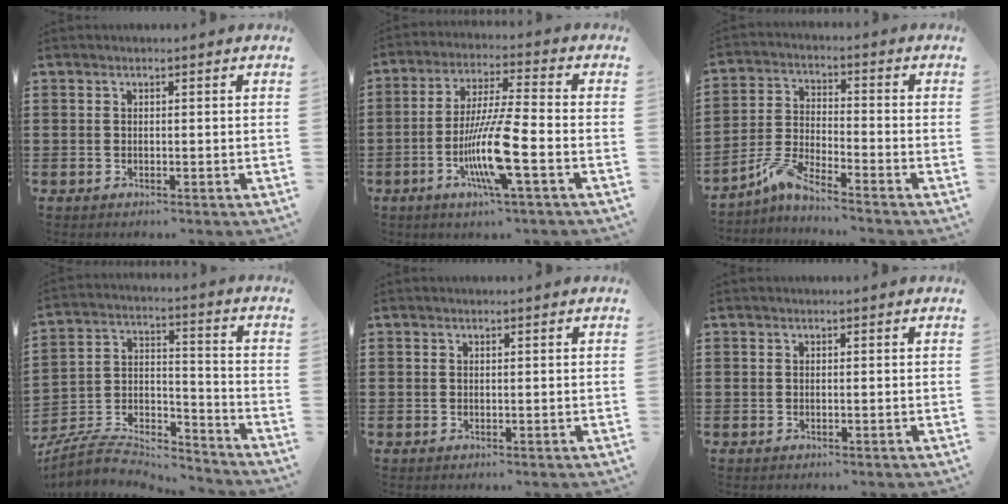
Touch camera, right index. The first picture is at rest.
{"total": 11.5, "force": [-4.0, 1.2, 10.7], "torque": [-0.215, -0.012, -0.079]}
{"total": 5.4, "force": [-4.7, 0.3, 2.6], "torque": [-0.081, -0.013, -0.099]}
{"total": 7.5, "force": [-7.1, 1.6, 2.0], "torque": [-0.047, 0.002, -0.143]}
{"total": 0.0}
{"total": 0.0}